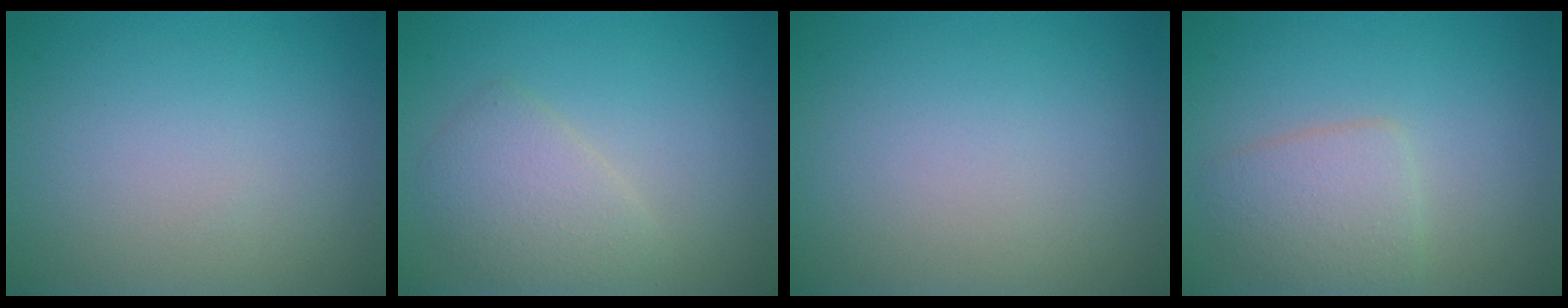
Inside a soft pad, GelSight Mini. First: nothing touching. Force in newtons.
{"total": 2.9, "press": 2.9, "slide": 0.1}
{"total": 0.0}
{"total": 2.9, "press": 2.9, "slide": 0.2}